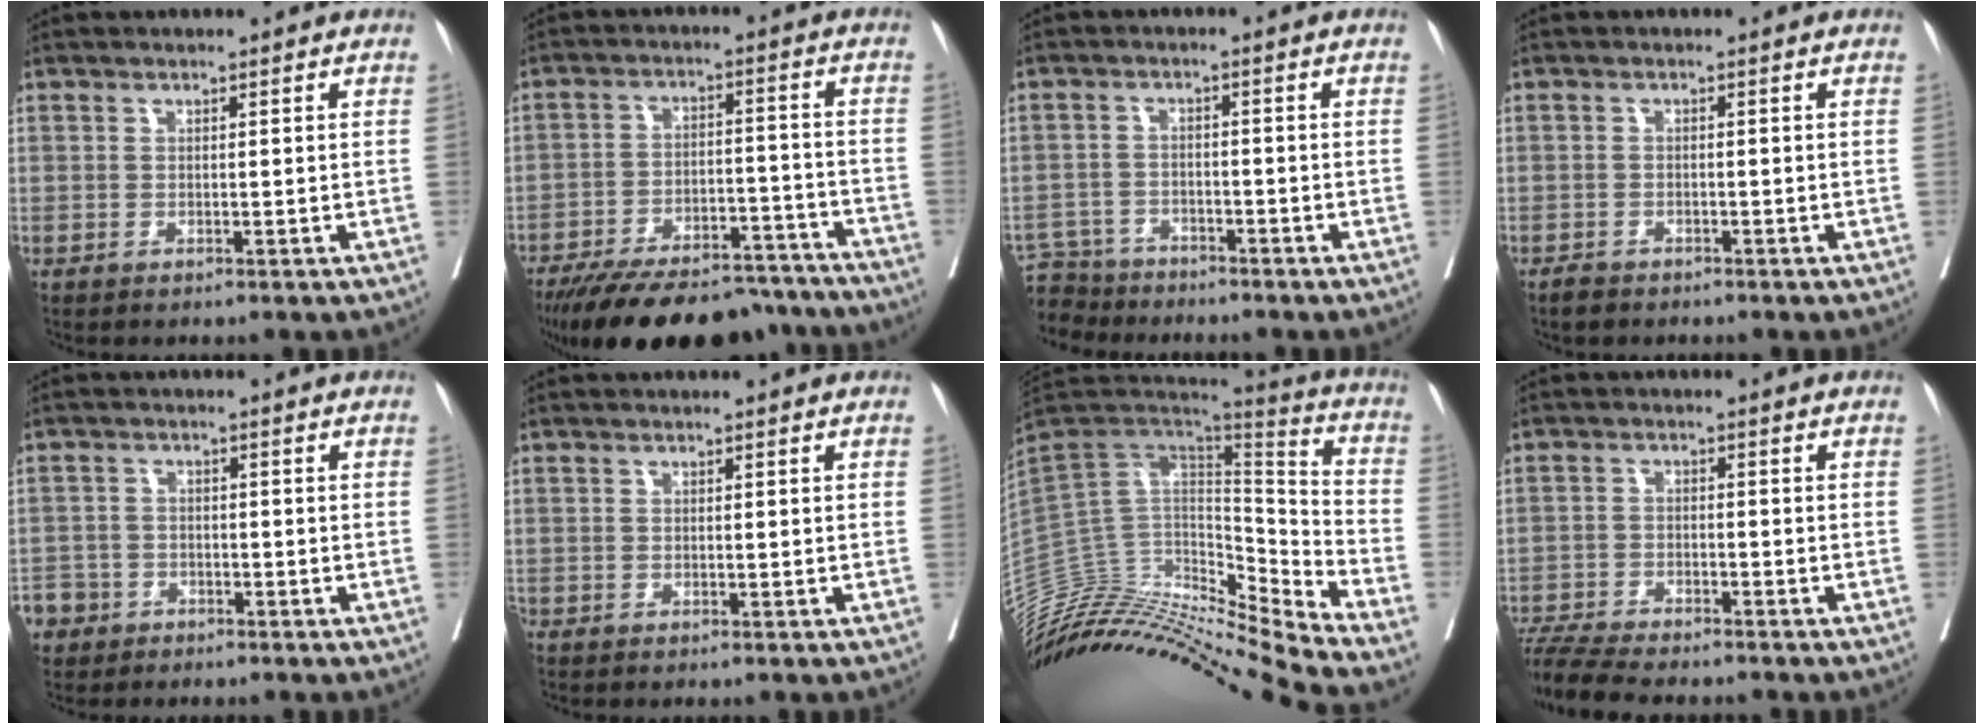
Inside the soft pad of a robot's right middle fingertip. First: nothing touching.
{"total": 22.7, "force": [-19.5, 7.1, 9.4], "torque": [-0.150, -0.008, -0.277]}
{"total": 6.0, "force": [-5.6, 1.9, -0.7], "torque": [0.020, 0.000, -0.103]}
{"total": 1.7, "force": [-1.4, 0.8, 0.4], "torque": [-0.012, 0.000, -0.021]}
{"total": 4.9, "force": [-3.3, 3.6, -0.1], "torque": [0.000, 0.008, -0.063]}
{"total": 0.0}
{"total": 24.3, "force": [-23.1, 1.4, 7.6], "torque": [-0.135, 0.033, -0.375]}
{"total": 10.8, "force": [-9.8, 1.0, 4.3], "torque": [-0.072, -0.011, -0.159]}